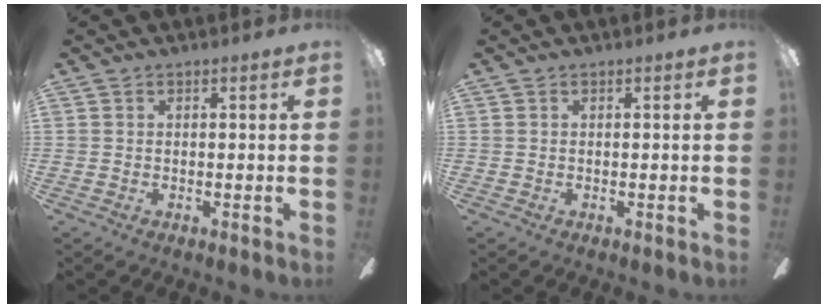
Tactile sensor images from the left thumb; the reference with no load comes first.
{"total": 0.0}